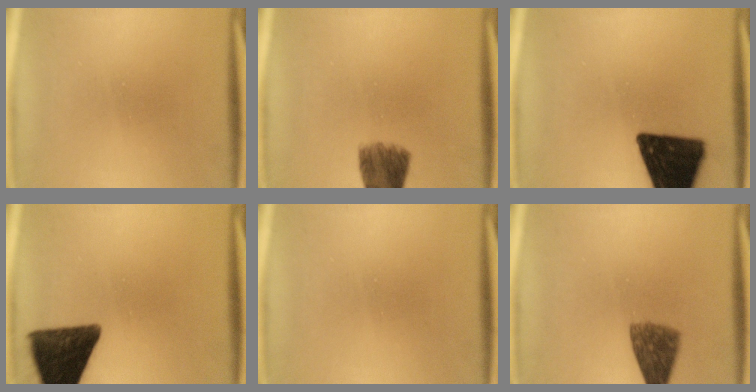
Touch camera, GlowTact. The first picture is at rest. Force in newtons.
{"total": 7.5}
{"total": 19.5}
{"total": 13.4}
{"total": 0.0}
{"total": 6.9}